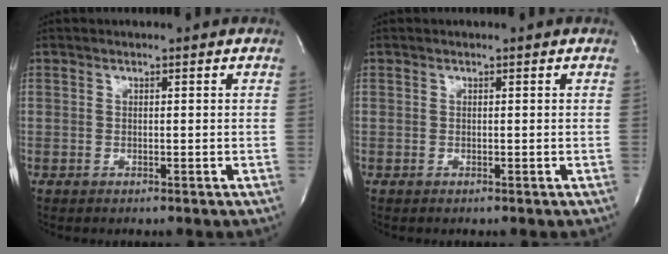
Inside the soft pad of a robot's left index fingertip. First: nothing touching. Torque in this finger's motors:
{"motor_torque": [0.00, 0.00, 0.00, 0.00]}